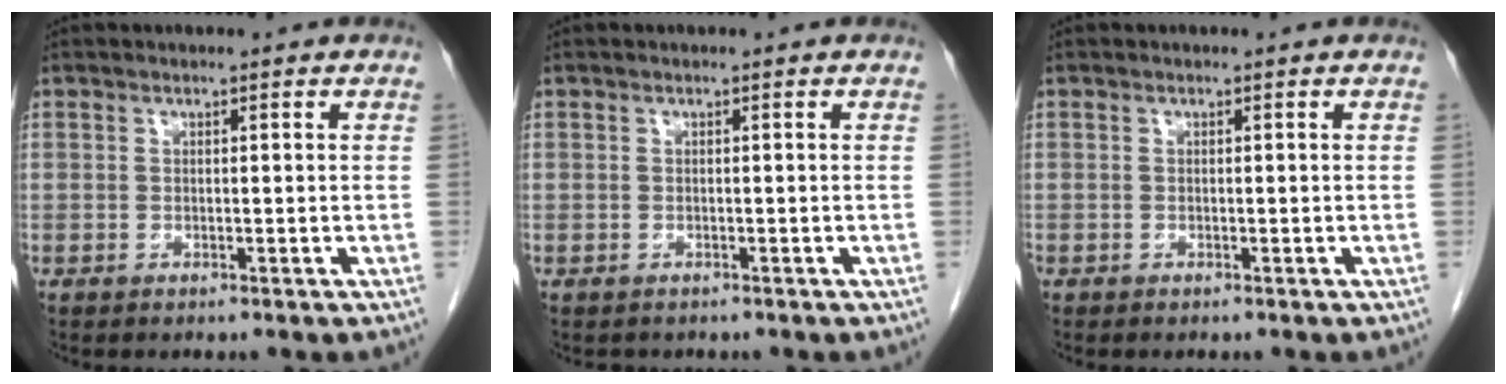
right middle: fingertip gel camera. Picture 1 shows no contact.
{"total": 0.9, "force": [-0.8, 0.5, 0.1], "torque": [-0.011, 0.000, -0.011]}
{"total": 0.0}